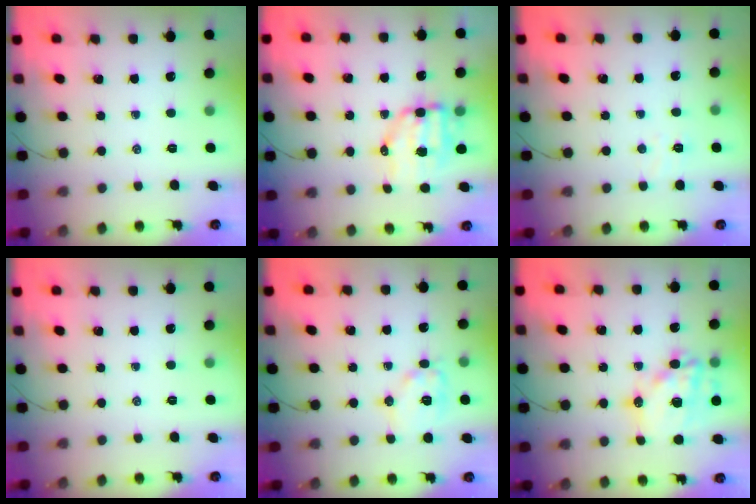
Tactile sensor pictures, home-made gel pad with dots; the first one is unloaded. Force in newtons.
{"total": 8.0, "press": 7.8, "slide": 1.8}
{"total": 3.7, "press": 3.5, "slide": 1.0}
{"total": 0.0}
{"total": 10.6, "press": 10.5, "slide": 0.4}
{"total": 18.2, "press": 17.8, "slide": 4.0}